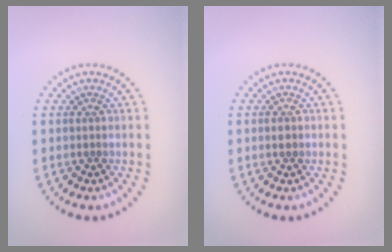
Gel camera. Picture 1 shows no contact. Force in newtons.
{"total": 1.2, "press": 1.2, "slide": 0.1}